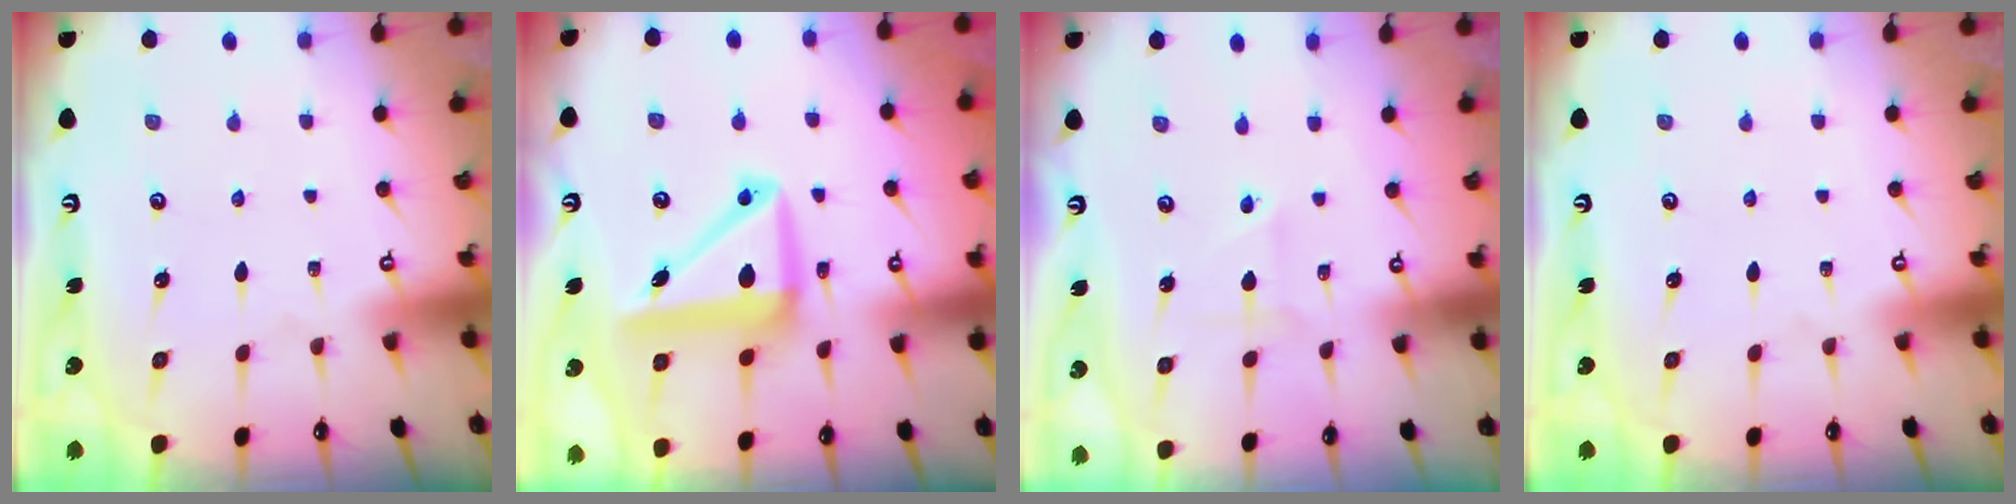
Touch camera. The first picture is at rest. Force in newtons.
{"total": 11.6, "press": 11.3, "slide": 2.7}
{"total": 2.0, "press": 1.9, "slide": 0.5}
{"total": 0.0}